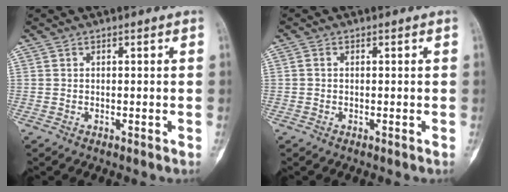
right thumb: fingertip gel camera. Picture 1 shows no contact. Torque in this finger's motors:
{"motor_torque": [-0.04, -0.04, 0.24, -0.13, 0.01]}